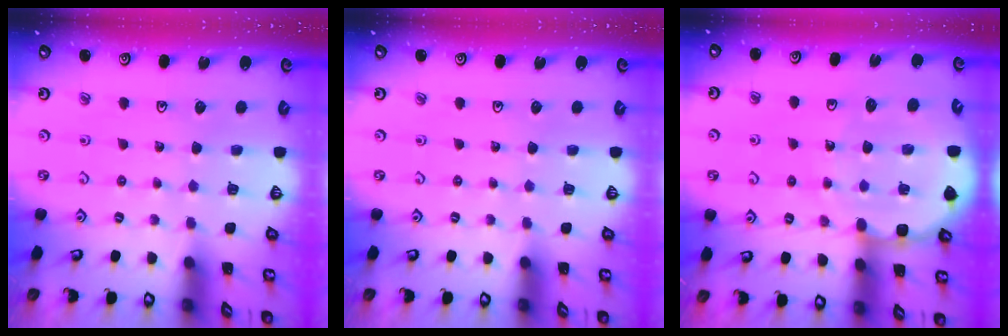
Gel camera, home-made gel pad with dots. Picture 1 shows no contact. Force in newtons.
{"total": 0.0}
{"total": 9.3, "press": 9.1, "slide": 2.0}